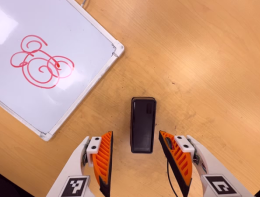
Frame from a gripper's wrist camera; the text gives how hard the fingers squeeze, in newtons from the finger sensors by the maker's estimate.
{"total": 0.0}